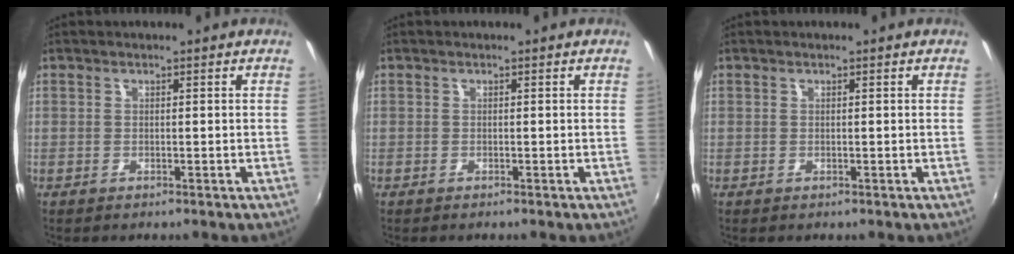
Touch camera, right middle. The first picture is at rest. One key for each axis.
{"total": 0.0}
{"total": 0.0}